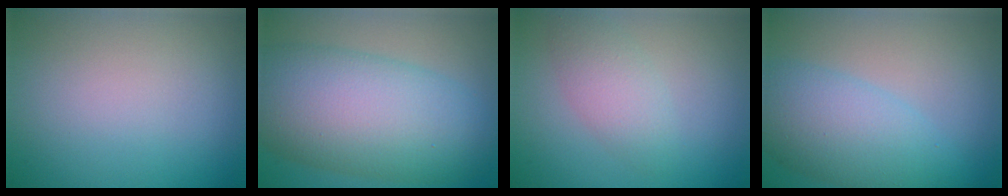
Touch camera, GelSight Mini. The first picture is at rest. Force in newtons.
{"total": 11.3, "press": 11.3, "slide": 0.2}
{"total": 2.7, "press": 2.7, "slide": 0.1}
{"total": 6.1, "press": 6.1, "slide": 0.1}